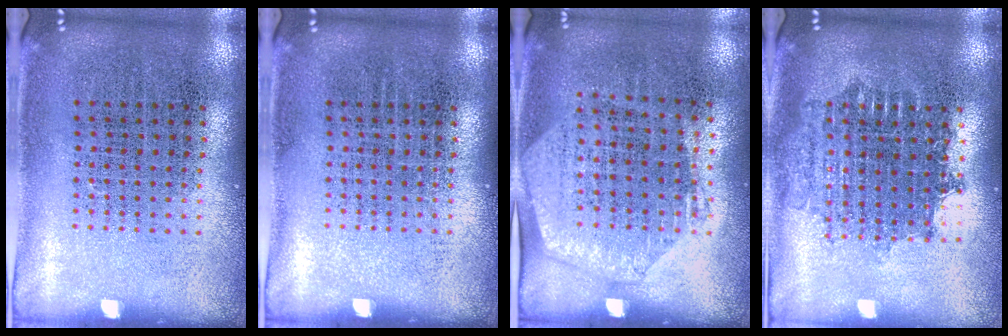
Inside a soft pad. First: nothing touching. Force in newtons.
{"total": 0.0}
{"total": 1.5, "press": 1.3, "slide": 0.7}
{"total": 1.7, "press": 1.4, "slide": 0.9}